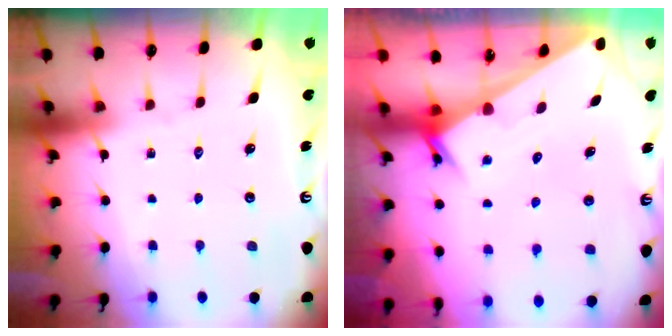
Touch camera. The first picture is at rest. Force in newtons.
{"total": 2.4, "press": 2.4, "slide": 0.1}